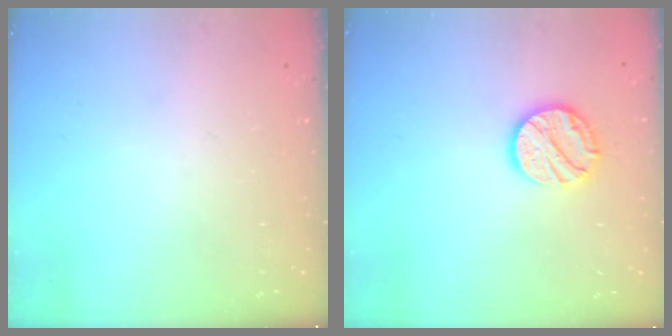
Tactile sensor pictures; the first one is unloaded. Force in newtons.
{"total": 11.5, "press": 11.5, "slide": 0.5}